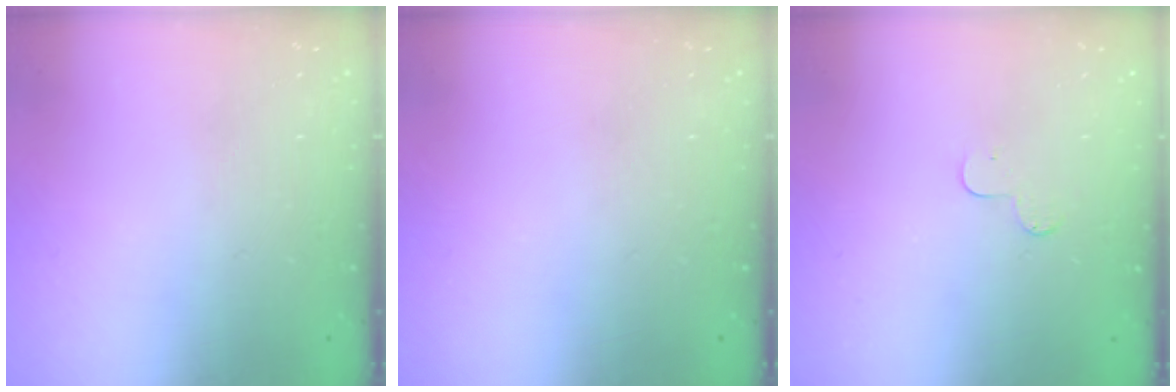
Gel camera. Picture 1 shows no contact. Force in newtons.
{"total": 0.0}
{"total": 3.7, "press": 3.7, "slide": 0.2}